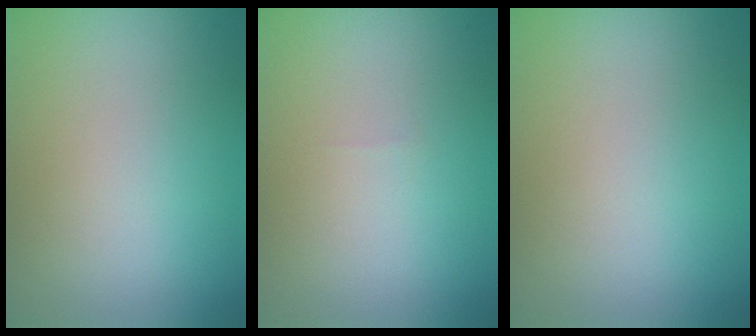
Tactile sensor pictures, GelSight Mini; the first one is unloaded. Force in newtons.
{"total": 0.0}
{"total": 0.0}